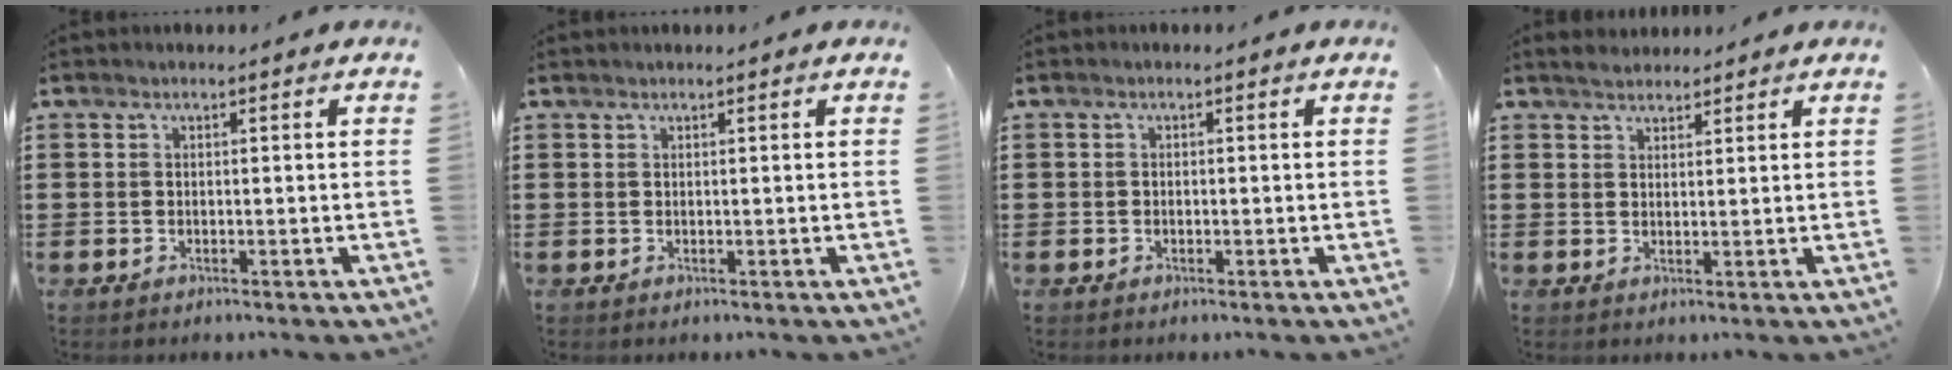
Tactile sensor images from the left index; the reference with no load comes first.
{"total": 0.0}
{"total": 0.6, "force": [-0.3, 0.5, 0.1], "torque": [-0.005, 0.001, -0.007]}
{"total": 2.1, "force": [2.0, 0.7, 0.2], "torque": [-0.010, 0.006, 0.038]}